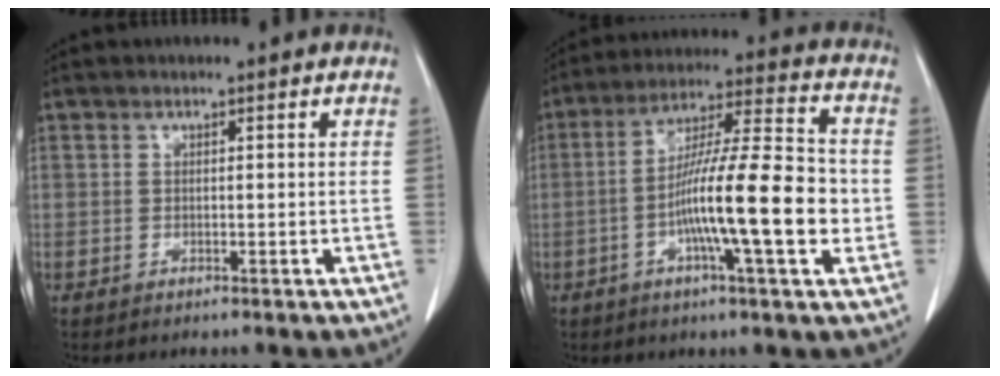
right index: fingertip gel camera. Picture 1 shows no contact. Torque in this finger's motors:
{"motor_torque": [1.38, -0.49, 0.90, 0.21]}